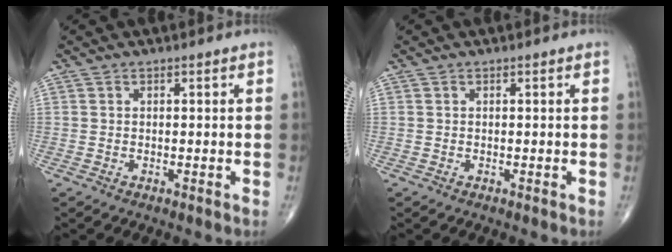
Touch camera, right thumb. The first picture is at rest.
{"total": 0.0}